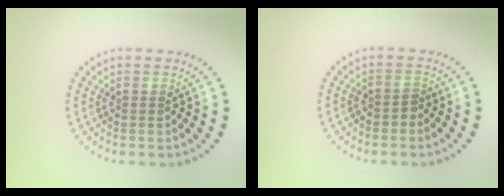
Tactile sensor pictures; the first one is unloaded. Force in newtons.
{"total": 1.1, "press": 1.0, "slide": 0.4}